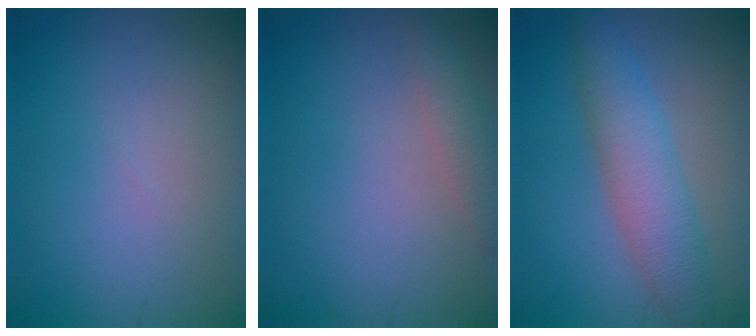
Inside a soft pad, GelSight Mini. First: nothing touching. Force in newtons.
{"total": 1.9, "press": 1.9, "slide": 0.1}
{"total": 4.8, "press": 4.8, "slide": 0.2}